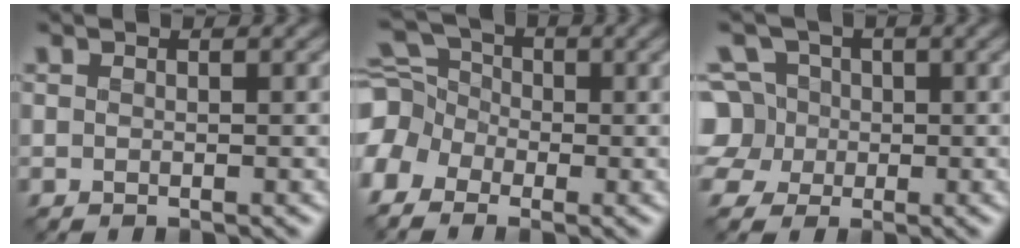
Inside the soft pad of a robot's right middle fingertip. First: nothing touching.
{"total": 6.2, "force": [-2.4, 4.7, 3.3], "torque": [-0.069, 0.014, -0.065]}
{"total": 6.8, "force": [0.2, 6.1, 3.0], "torque": [-0.061, 0.037, -0.038]}